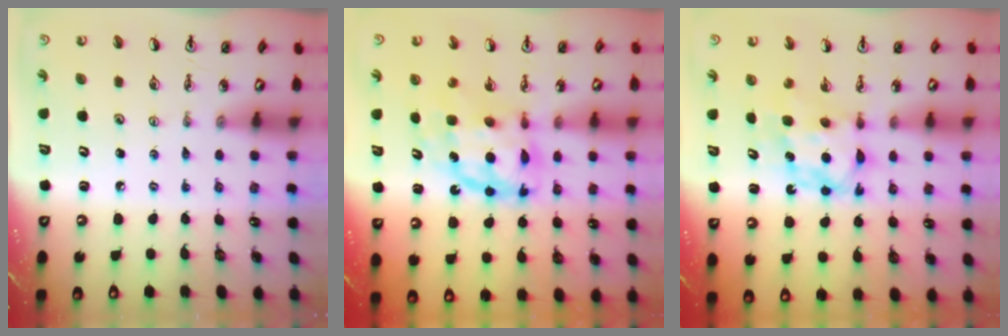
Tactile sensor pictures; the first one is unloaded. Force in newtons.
{"total": 11.6, "press": 11.6, "slide": 1.1}
{"total": 6.1, "press": 6.0, "slide": 0.4}